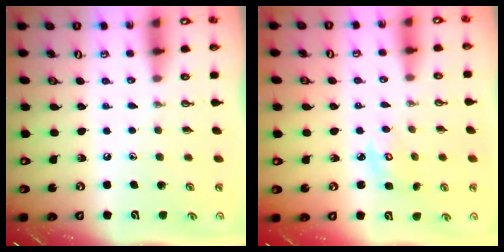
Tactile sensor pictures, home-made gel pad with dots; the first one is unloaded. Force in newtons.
{"total": 3.2, "press": 3.2, "slide": 0.1}